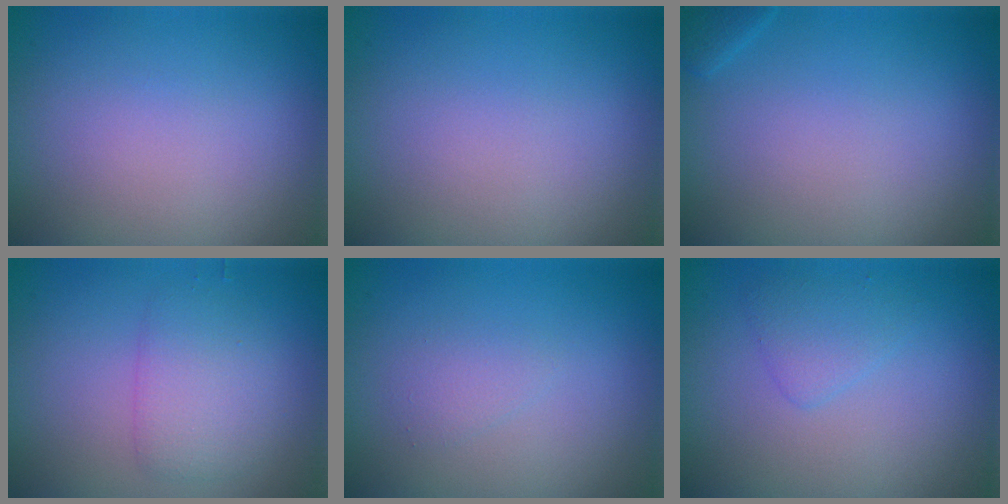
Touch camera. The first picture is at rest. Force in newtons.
{"total": 0.0}
{"total": 1.1, "press": 1.1, "slide": 0.1}
{"total": 2.9, "press": 2.9, "slide": 0.1}
{"total": 1.1, "press": 1.1, "slide": 0.1}
{"total": 1.6, "press": 1.6, "slide": 0.1}